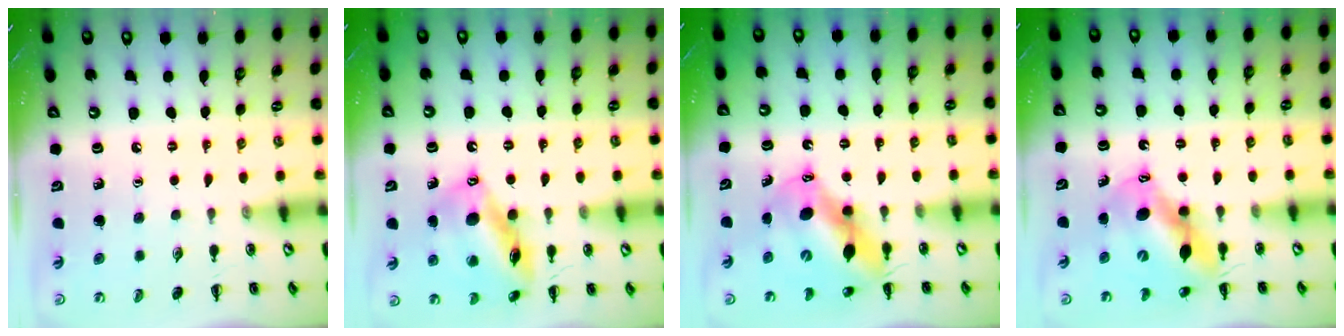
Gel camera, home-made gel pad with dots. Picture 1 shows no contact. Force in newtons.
{"total": 16.3, "press": 16.1, "slide": 2.9}
{"total": 12.8, "press": 12.4, "slide": 3.2}
{"total": 11.8, "press": 11.3, "slide": 3.2}